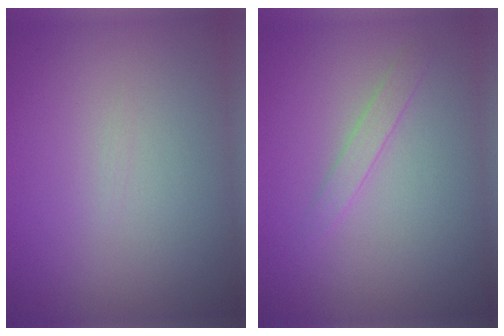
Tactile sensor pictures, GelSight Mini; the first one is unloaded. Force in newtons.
{"total": 1.2, "press": 1.2, "slide": 0.0}